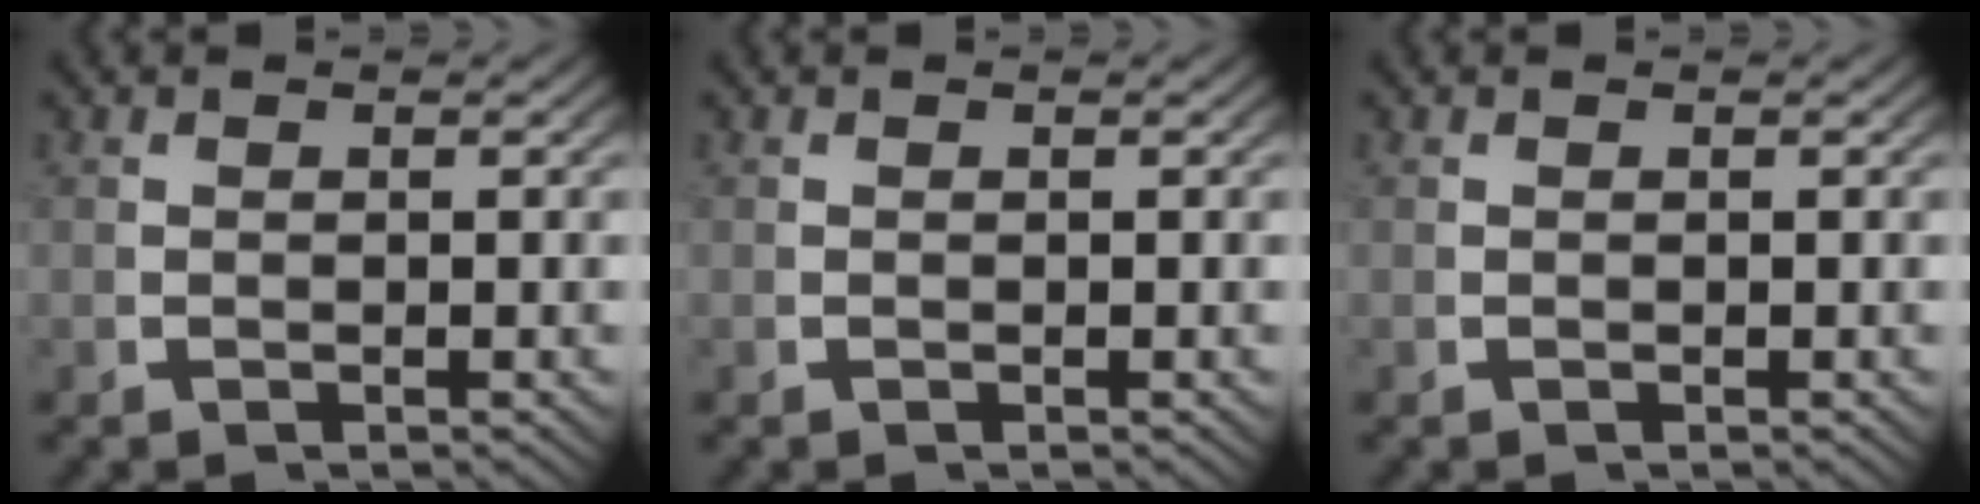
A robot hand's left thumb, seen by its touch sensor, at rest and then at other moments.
{"total": 0.0}
{"total": 0.0}